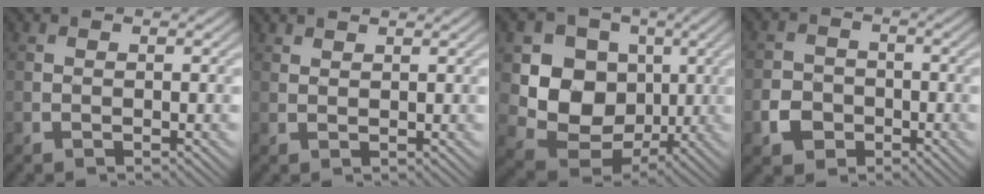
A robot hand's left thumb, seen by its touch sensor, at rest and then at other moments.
{"total": 1.1, "force": [1.1, 0.1, 0.2], "torque": [-0.010, 0.001, 0.024]}
{"total": 10.1, "force": [1.1, 8.6, 5.2], "torque": [-0.116, -0.019, 0.010]}
{"total": 3.9, "force": [-1.7, 3.2, 1.3], "torque": [-0.027, -0.003, -0.036]}